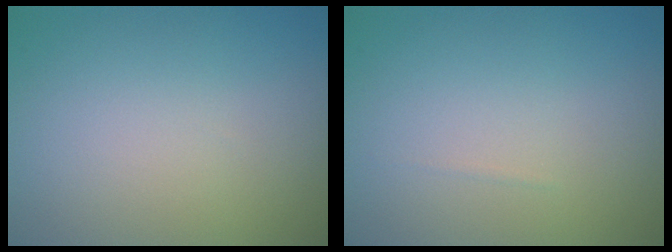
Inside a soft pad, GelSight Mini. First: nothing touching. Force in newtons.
{"total": 0.0}